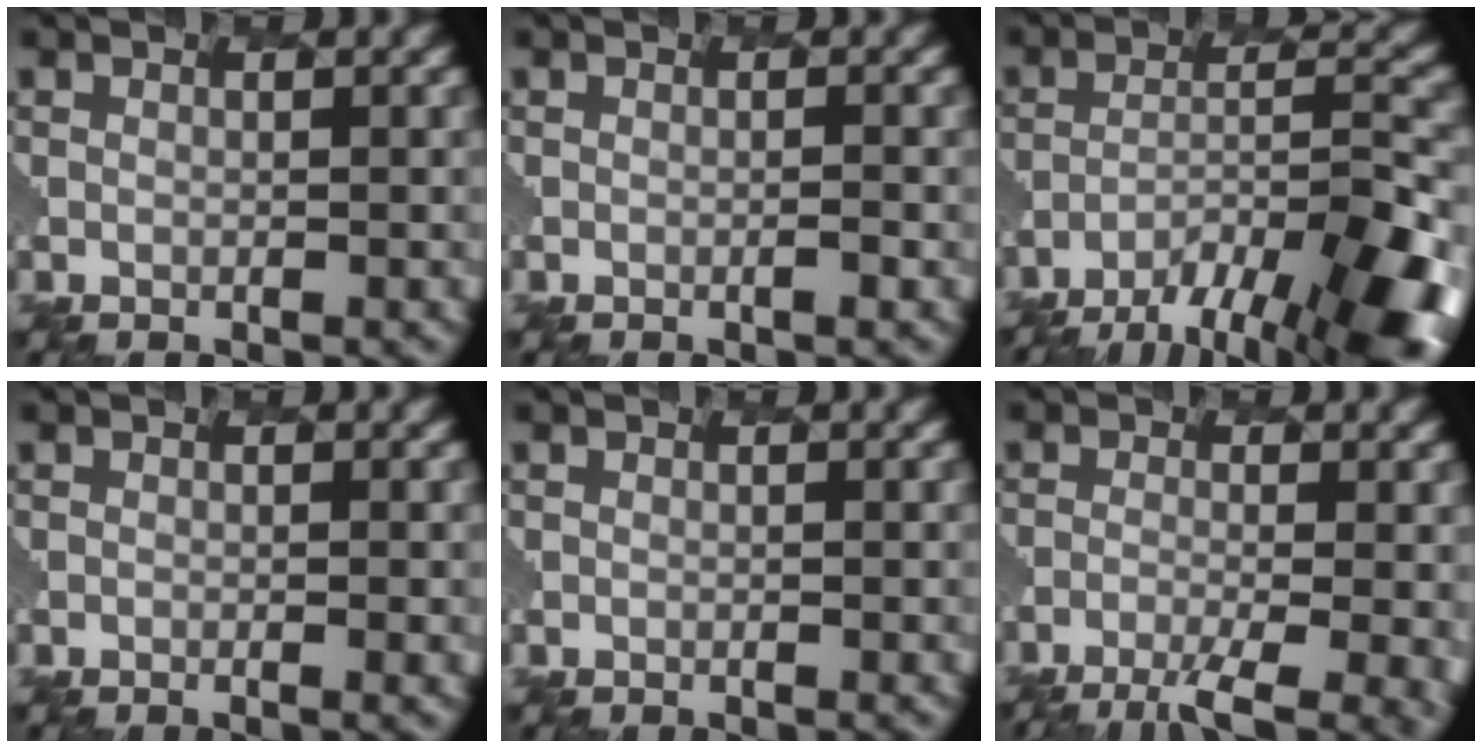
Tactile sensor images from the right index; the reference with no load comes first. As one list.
[{"total": 0.0}, {"total": 12.8, "force": [-9.9, 3.6, 7.3], "torque": [-0.144, -0.011, -0.139]}, {"total": 0.8, "force": [-0.1, 0.3, 0.8], "torque": [-0.004, 0.002, -0.009]}, {"total": 0.0}, {"total": 6.4, "force": [-4.1, 1.4, 4.8], "torque": [-0.082, -0.005, -0.059]}]